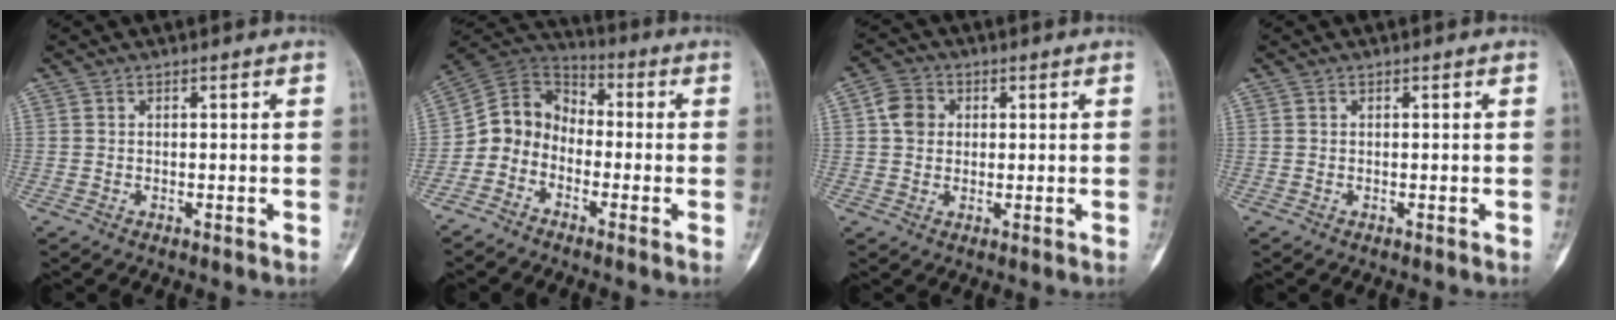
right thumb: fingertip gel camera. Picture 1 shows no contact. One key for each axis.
{"total": 9.2, "fx": -3.4, "fy": 7.6, "fz": 3.9, "tx": -0.056, "ty": 0.065, "tz": -0.086}
{"total": 5.0, "fx": 1.0, "fy": 4.3, "fz": 2.4, "tx": -0.027, "ty": 0.004, "tz": 0.012}
{"total": 0.0}